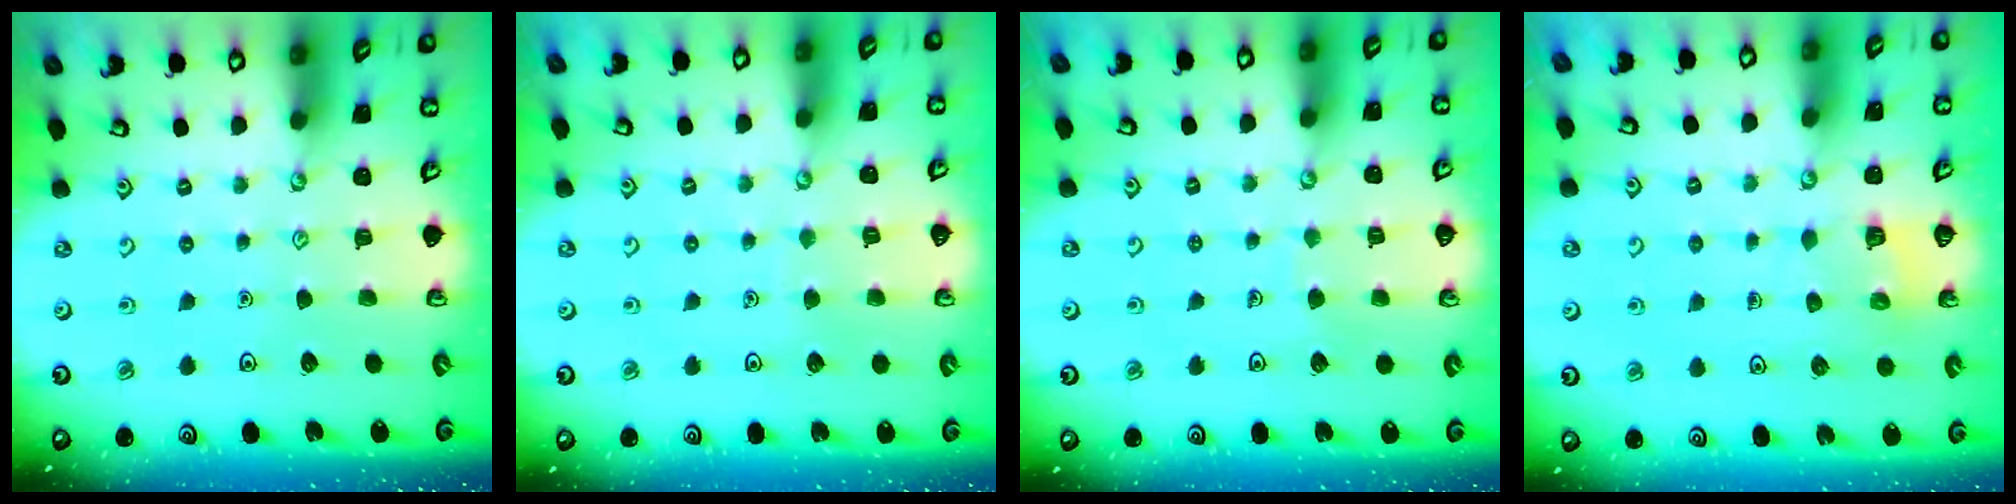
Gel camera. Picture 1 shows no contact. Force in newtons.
{"total": 2.5, "press": 2.5, "slide": 0.3}
{"total": 3.5, "press": 3.5, "slide": 0.2}
{"total": 4.7, "press": 4.7, "slide": 0.3}